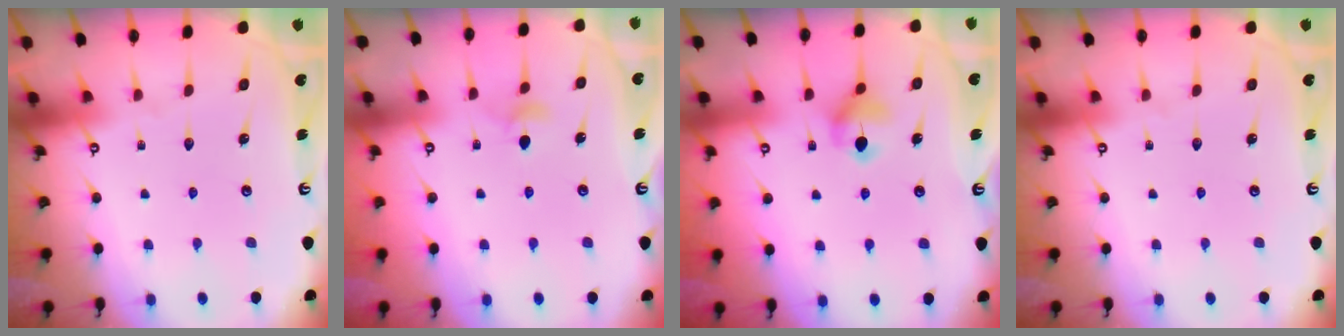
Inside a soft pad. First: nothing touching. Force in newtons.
{"total": 3.3, "press": 3.2, "slide": 0.8}
{"total": 5.7, "press": 5.6, "slide": 0.9}
{"total": 0.0}